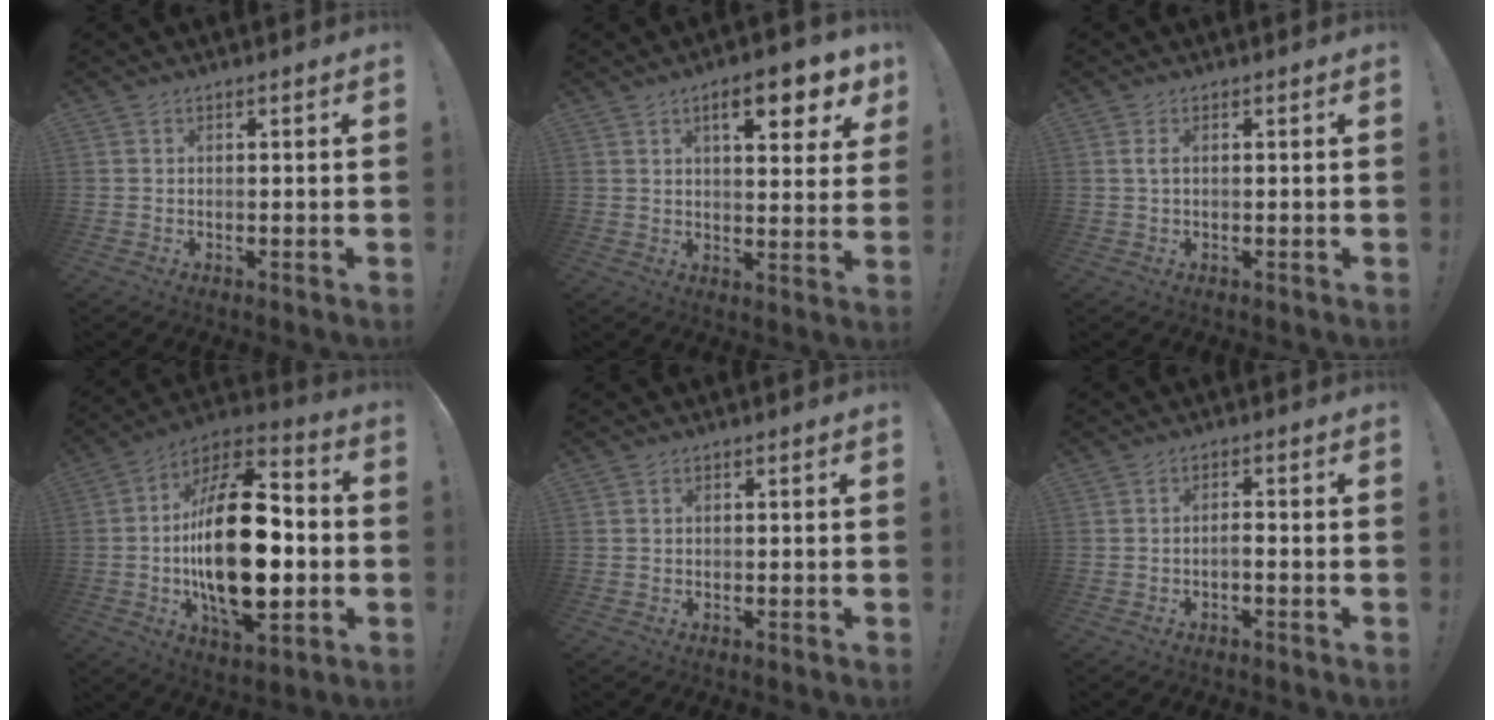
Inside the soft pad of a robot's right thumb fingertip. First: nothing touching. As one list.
[{"total": 10.9, "force": [5.4, 3.2, 8.8], "torque": [-0.114, -0.019, 0.082]}, {"total": 1.4, "force": [0.3, 0.3, 1.3], "torque": [-0.027, 0.003, 0.004]}, {"total": 28.6, "force": [-2.4, 14.3, 24.6], "torque": [-0.443, 0.008, -0.037]}, {"total": 0.0}, {"total": 1.8, "force": [-1.3, 0.3, 1.3], "torque": [-0.022, 0.002, -0.021]}]